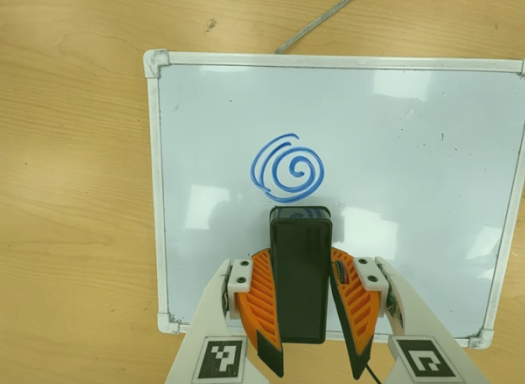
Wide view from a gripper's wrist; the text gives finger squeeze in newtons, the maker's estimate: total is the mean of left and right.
{"total": 10.8, "left": 8.3, "right": 13.3}